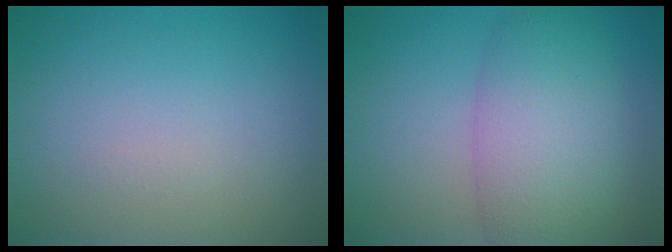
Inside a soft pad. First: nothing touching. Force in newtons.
{"total": 6.8, "press": 6.8, "slide": 0.4}